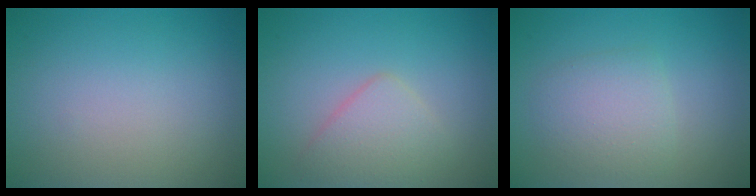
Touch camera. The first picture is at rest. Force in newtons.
{"total": 2.7, "press": 2.7, "slide": 0.2}
{"total": 2.9, "press": 2.9, "slide": 0.0}